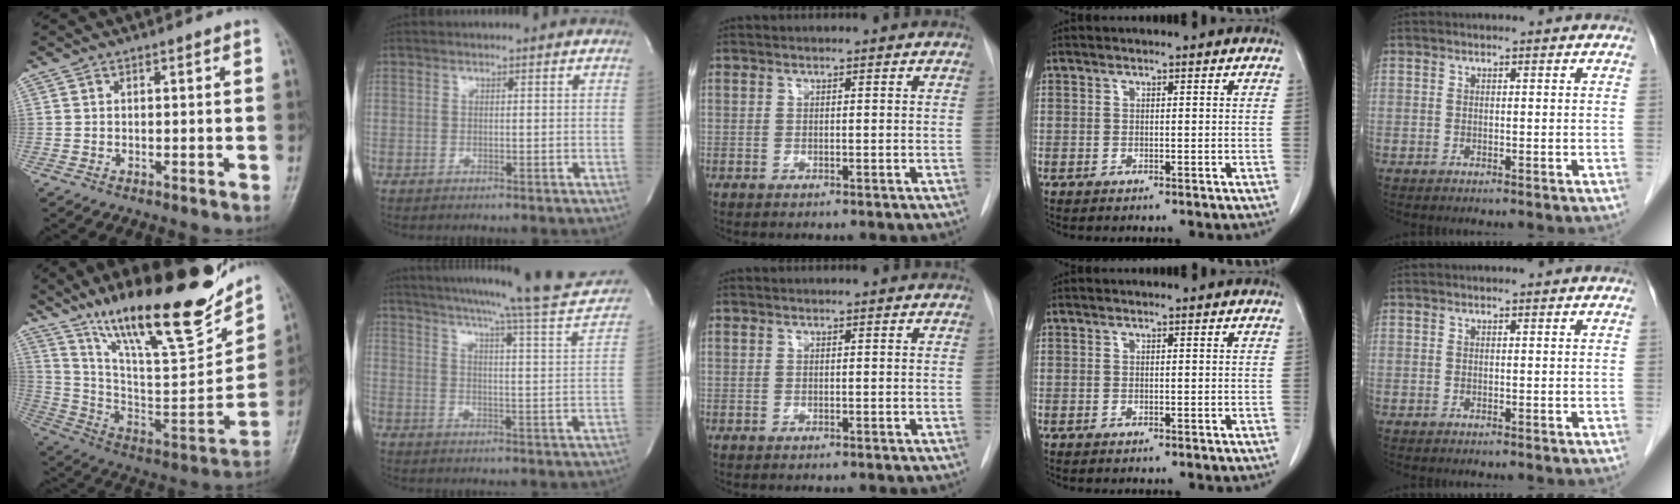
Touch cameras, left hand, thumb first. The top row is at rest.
{"thumb": {"total": 28.0, "force": [19.6, 6.7, 18.8], "torque": [-0.269, -0.080, 0.332]}, "index": {"total": 23.6, "force": [21.5, 0.2, 9.7], "torque": [-0.147, -0.056, 0.269]}}